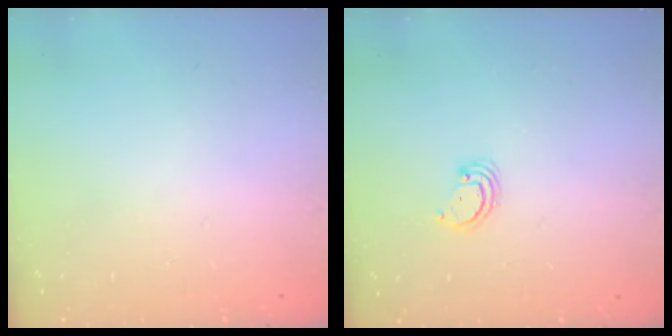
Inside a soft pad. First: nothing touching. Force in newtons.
{"total": 2.5, "press": 2.5, "slide": 0.2}